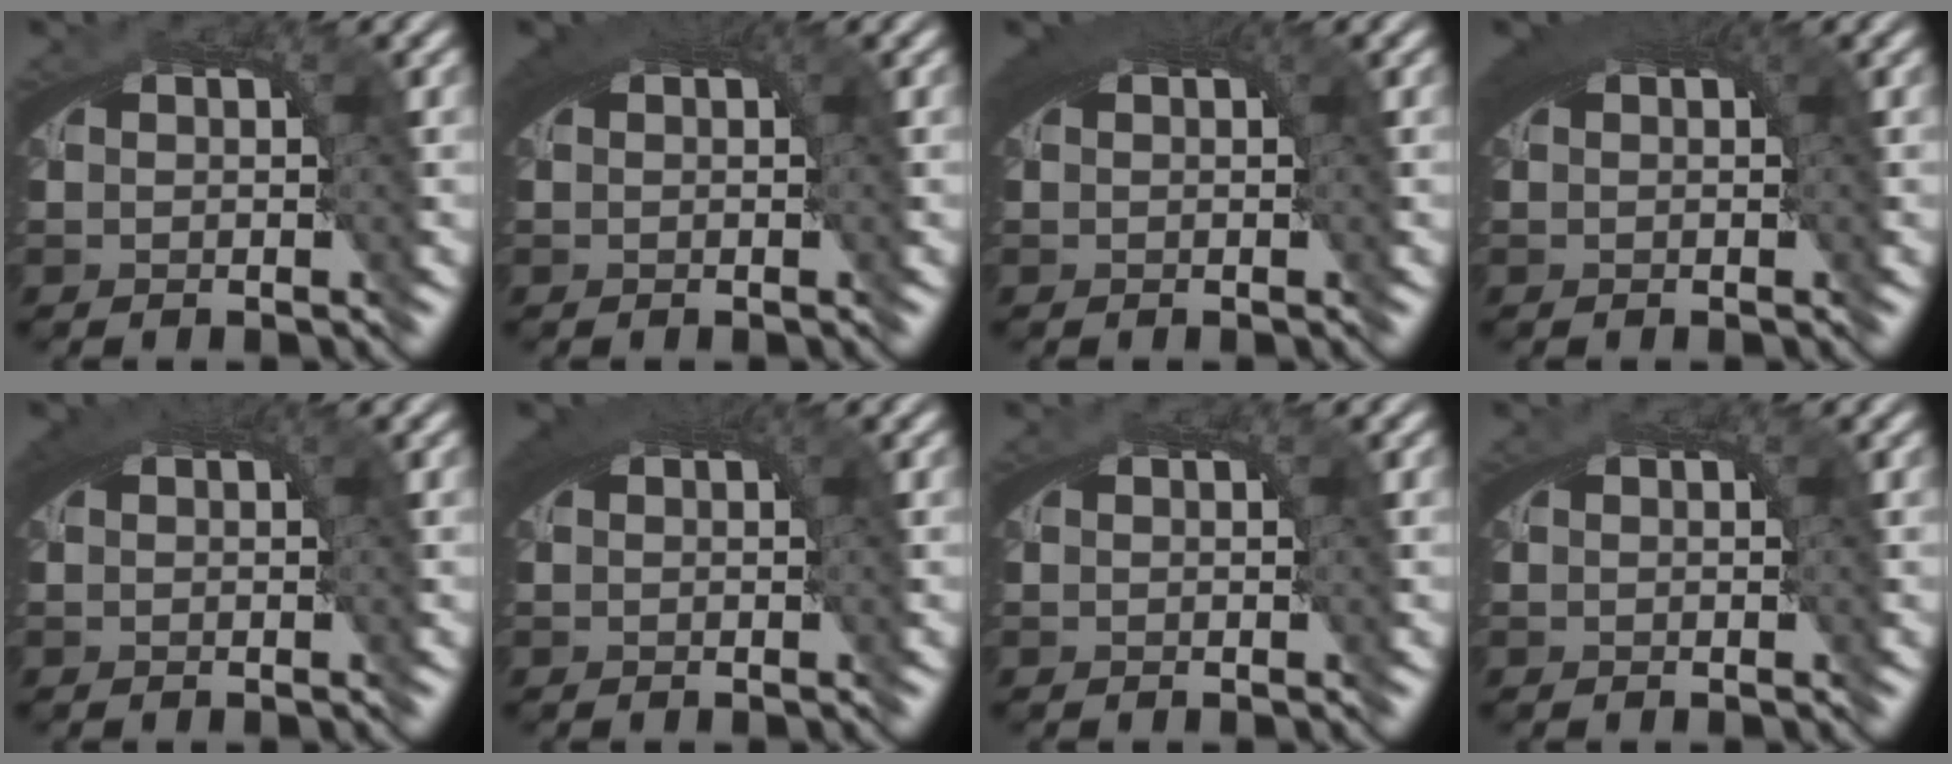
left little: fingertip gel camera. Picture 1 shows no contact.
{"total": 2.3, "force": [0.9, 0.5, 2.0], "torque": [-0.025, 0.008, 0.014]}
{"total": 2.7, "force": [1.1, 0.7, 2.4], "torque": [-0.029, 0.010, 0.016]}
{"total": 2.7, "force": [1.2, 0.7, 2.4], "torque": [-0.029, 0.010, 0.016]}
{"total": 2.0, "force": [0.7, 0.4, 1.8], "torque": [-0.024, 0.006, 0.011]}
{"total": 2.4, "force": [1.0, 0.6, 2.1], "torque": [-0.026, 0.008, 0.015]}
{"total": 0.0}
{"total": 0.0}